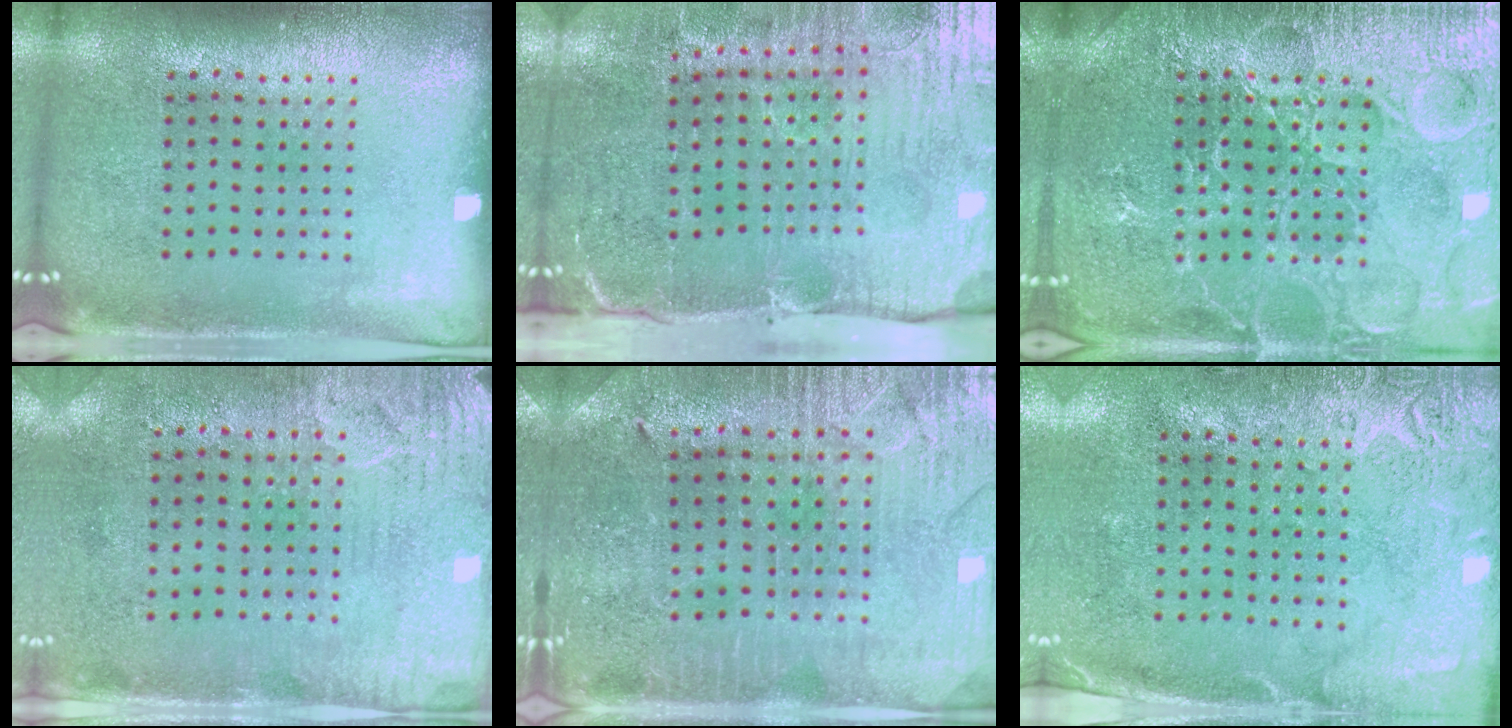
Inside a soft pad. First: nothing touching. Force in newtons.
{"total": 5.4, "press": 4.4, "slide": 3.1}
{"total": 7.4, "press": 7.4, "slide": 0.9}
{"total": 3.3, "press": 2.7, "slide": 2.0}
{"total": 1.5, "press": 1.4, "slide": 0.2}
{"total": 2.8, "press": 2.2, "slide": 1.7}